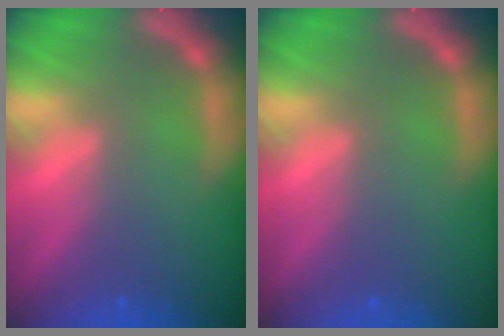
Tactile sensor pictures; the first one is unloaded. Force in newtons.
{"total": 0.0}